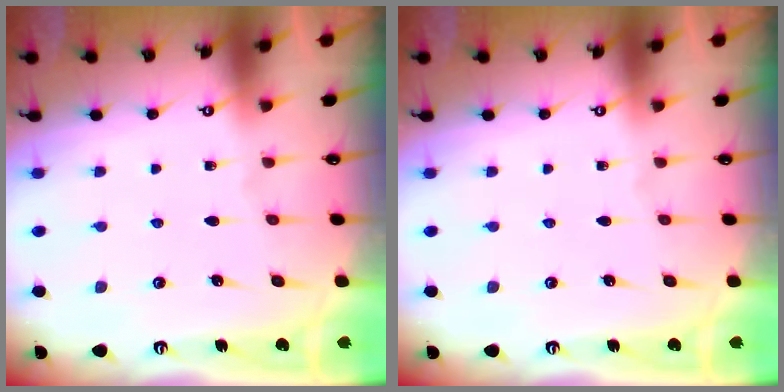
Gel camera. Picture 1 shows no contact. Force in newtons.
{"total": 0.0}